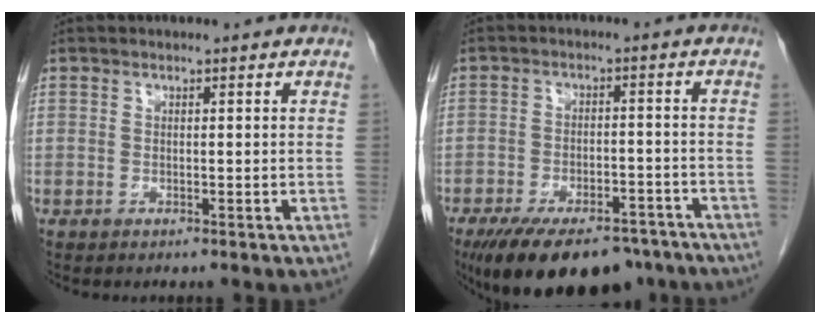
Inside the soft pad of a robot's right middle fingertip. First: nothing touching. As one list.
[{"total": 17.4, "force": [-13.6, 6.6, 8.7], "torque": [-0.149, -0.011, -0.191]}]